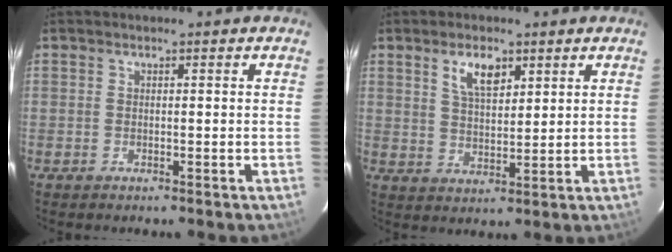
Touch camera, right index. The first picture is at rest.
{"total": 6.1, "force": [3.3, 2.7, 4.3], "torque": [-0.076, 0.006, 0.063]}